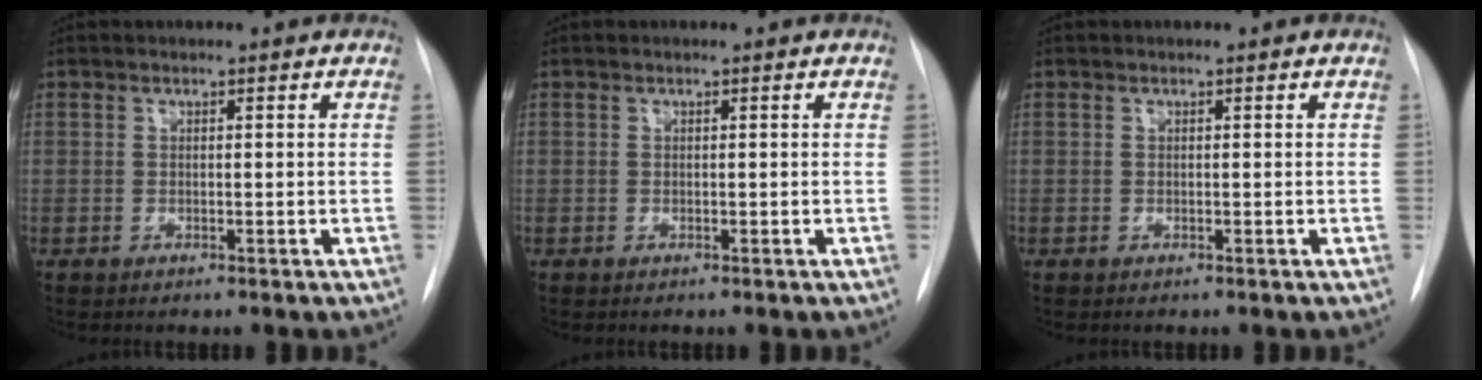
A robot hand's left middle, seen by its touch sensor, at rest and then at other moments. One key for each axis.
{"total": 0.0}
{"total": 0.0}